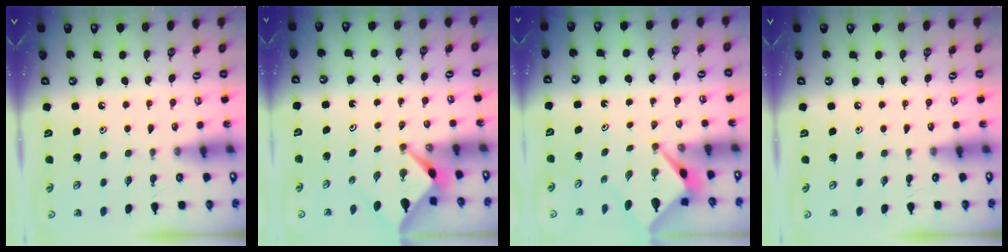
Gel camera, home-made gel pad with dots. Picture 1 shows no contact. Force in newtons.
{"total": 2.6, "press": 2.6, "slide": 0.3}
{"total": 2.6, "press": 2.6, "slide": 0.2}
{"total": 0.0}